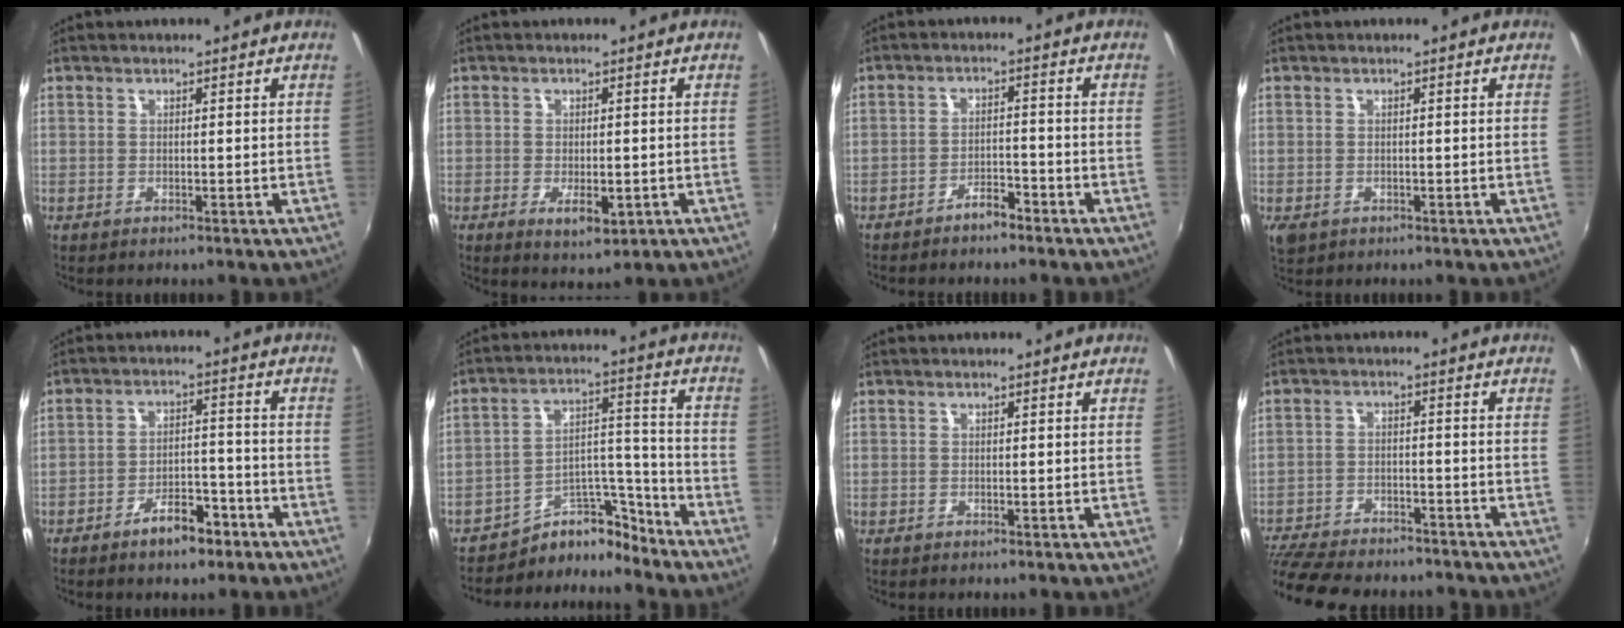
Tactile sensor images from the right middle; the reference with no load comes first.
{"total": 4.5, "force": [-1.5, 2.1, 3.8], "torque": [-0.071, -0.013, -0.020]}
{"total": 3.3, "force": [-2.9, 0.9, 1.4], "torque": [-0.039, 0.005, -0.046]}
{"total": 2.6, "force": [-0.9, 1.9, 1.5], "torque": [-0.030, -0.009, -0.012]}
{"total": 6.8, "force": [-4.8, 2.8, 4.0], "torque": [-0.075, 0.010, -0.067]}
{"total": 9.3, "force": [-8.7, 3.2, 0.7], "torque": [-0.005, 0.063, -0.148]}
{"total": 0.0}
{"total": 17.5, "force": [-14.8, 5.6, 7.5], "torque": [-0.176, -0.025, -0.230]}